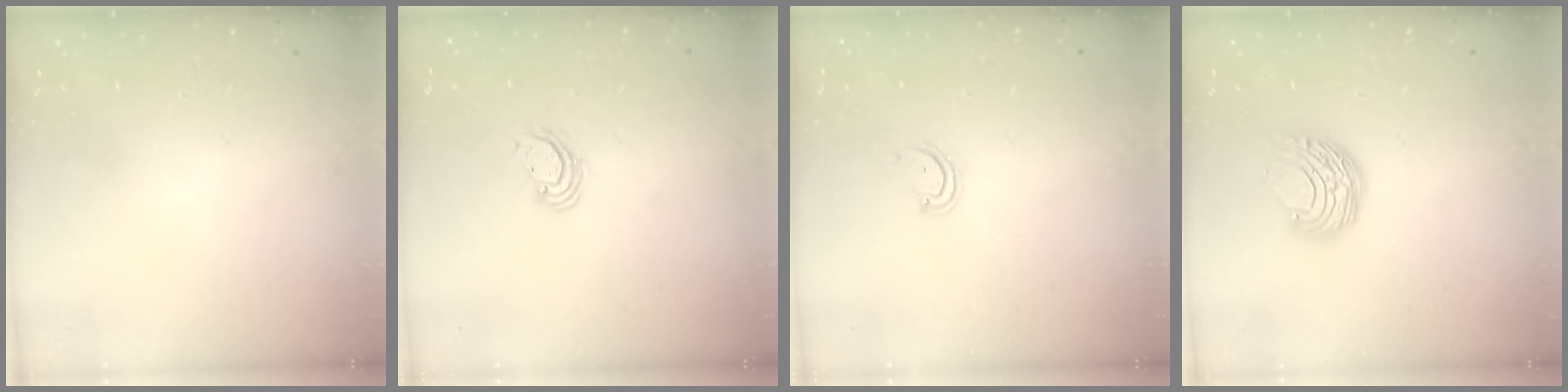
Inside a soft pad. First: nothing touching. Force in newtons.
{"total": 2.6, "press": 2.6, "slide": 0.1}
{"total": 3.8, "press": 3.8, "slide": 0.2}
{"total": 8.7, "press": 8.6, "slide": 0.6}